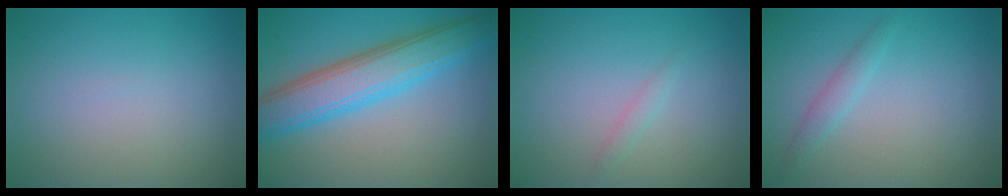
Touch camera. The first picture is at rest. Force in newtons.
{"total": 6.7, "press": 6.7, "slide": 0.4}
{"total": 0.8, "press": 0.8, "slide": 0.0}
{"total": 1.4, "press": 1.4, "slide": 0.0}